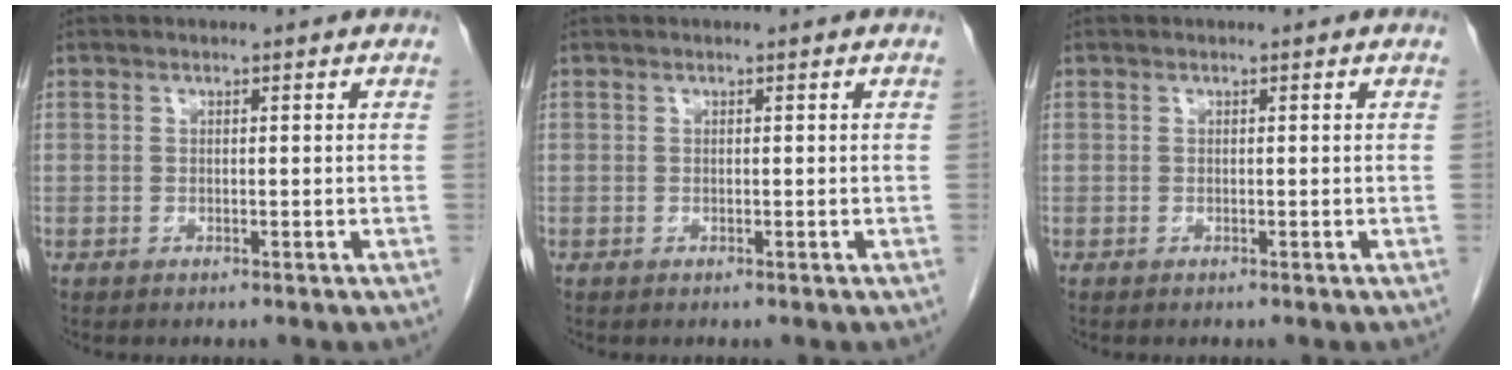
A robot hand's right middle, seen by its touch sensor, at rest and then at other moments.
{"total": 0.0}
{"total": 0.0}